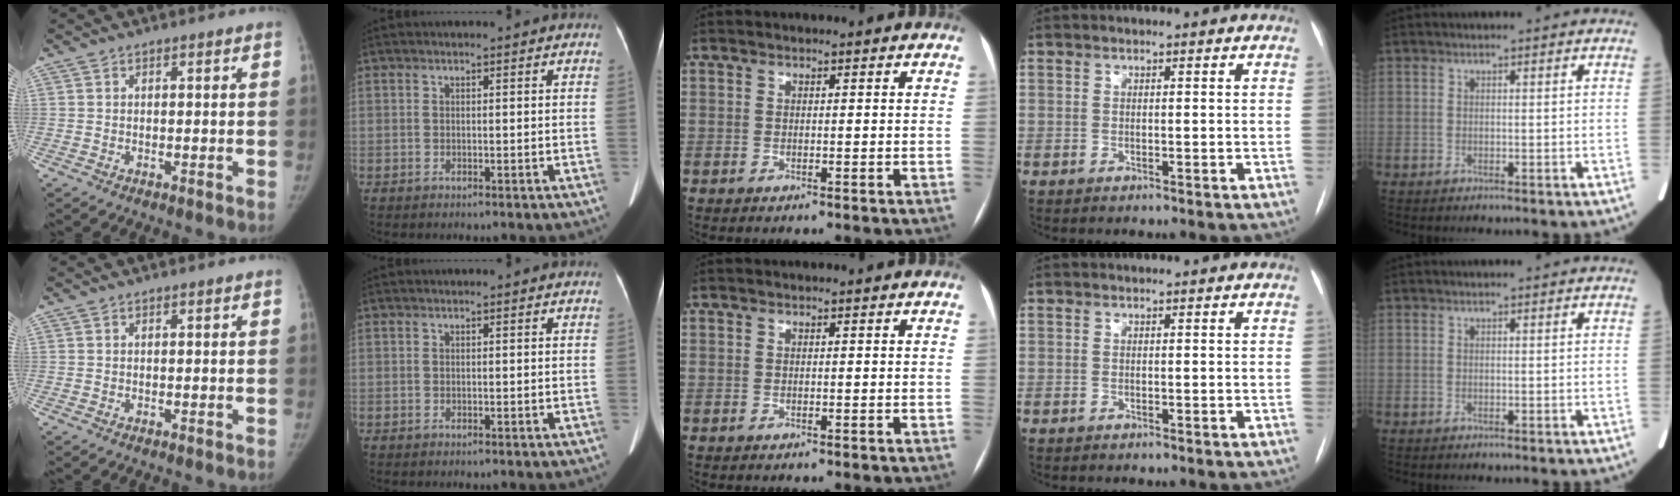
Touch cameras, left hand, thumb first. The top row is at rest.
{}